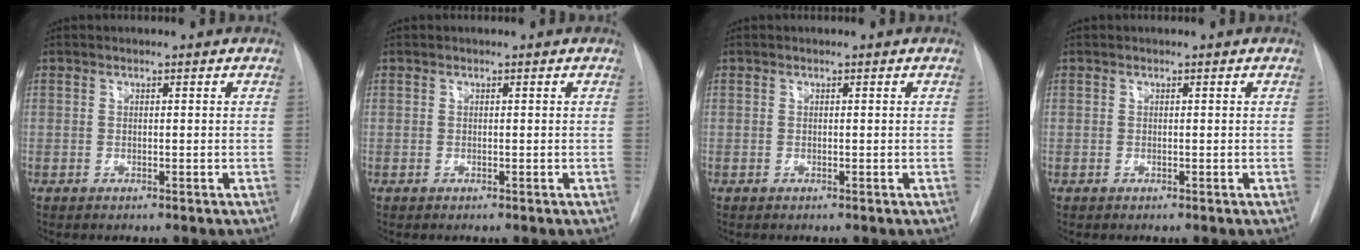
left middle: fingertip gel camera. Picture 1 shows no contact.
{"total": 0.0}
{"total": 0.0}
{"total": 0.0}